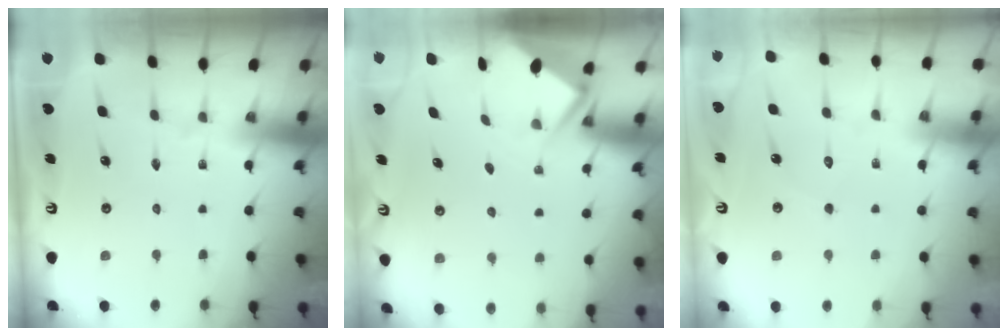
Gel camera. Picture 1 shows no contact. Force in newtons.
{"total": 2.9, "press": 2.9, "slide": 0.4}
{"total": 4.4, "press": 4.4, "slide": 0.3}